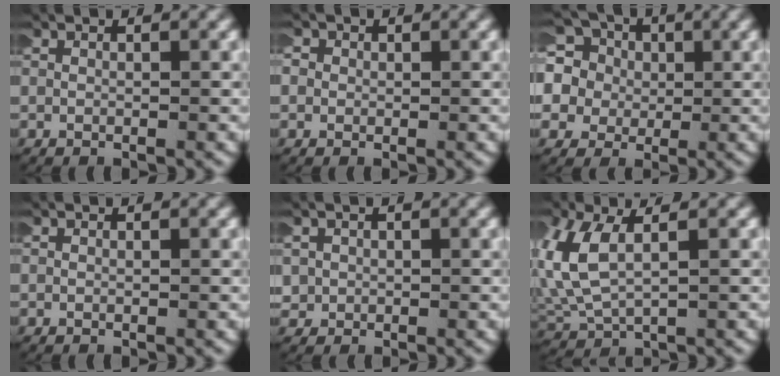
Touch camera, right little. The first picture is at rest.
{"total": 2.2, "force": [0.1, 2.1, 0.5], "torque": [-0.019, 0.006, -0.008]}
{"total": 11.1, "force": [0.5, 10.3, 4.0], "torque": [-0.140, -0.019, -0.007]}
{"total": 0.0}
{"total": 2.1, "force": [-0.1, 2.0, 0.3], "torque": [-0.026, -0.001, -0.004]}
{"total": 5.1, "force": [1.4, 3.2, 3.7], "torque": [-0.112, -0.005, 0.038]}